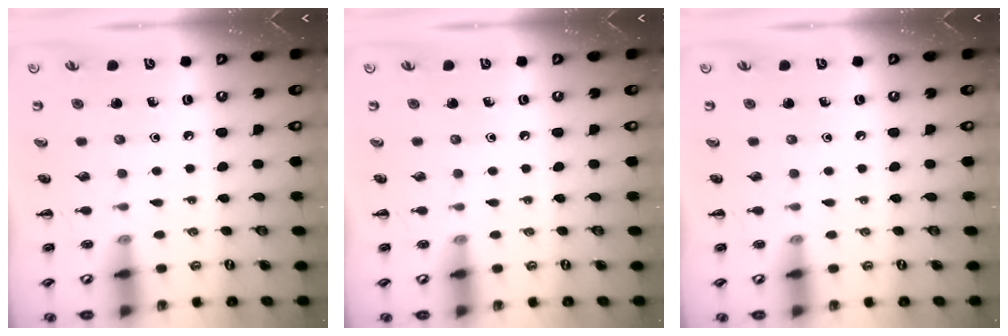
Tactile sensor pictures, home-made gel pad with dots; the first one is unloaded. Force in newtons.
{"total": 0.0}
{"total": 0.0}